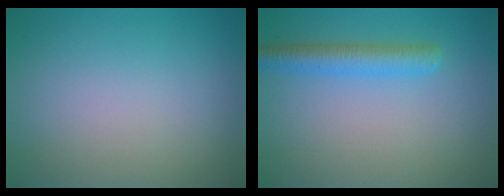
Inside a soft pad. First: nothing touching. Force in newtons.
{"total": 2.9, "press": 2.9, "slide": 0.2}